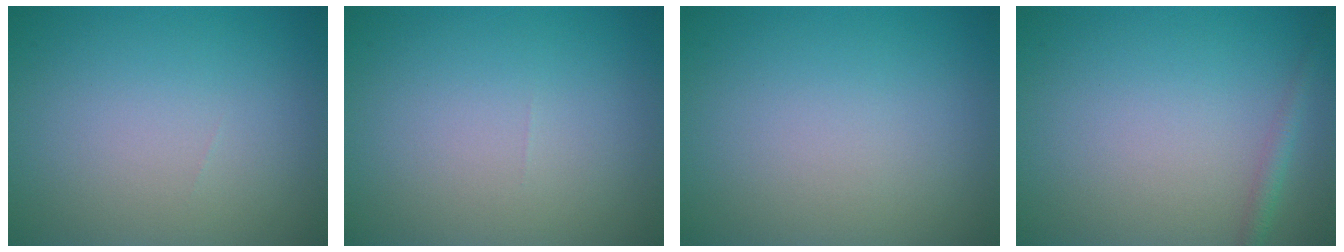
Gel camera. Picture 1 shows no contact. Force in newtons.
{"total": 0.0}
{"total": 0.0}
{"total": 1.3, "press": 1.3, "slide": 0.1}